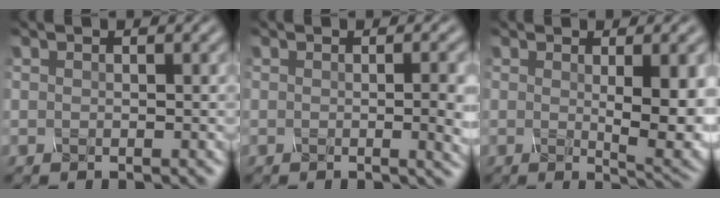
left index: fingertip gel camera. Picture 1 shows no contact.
{"total": 3.9, "force": [-0.2, 1.2, 3.7], "torque": [-0.035, -0.001, -0.001]}
{"total": 6.5, "force": [0.2, 1.5, 6.3], "torque": [-0.083, -0.008, 0.009]}